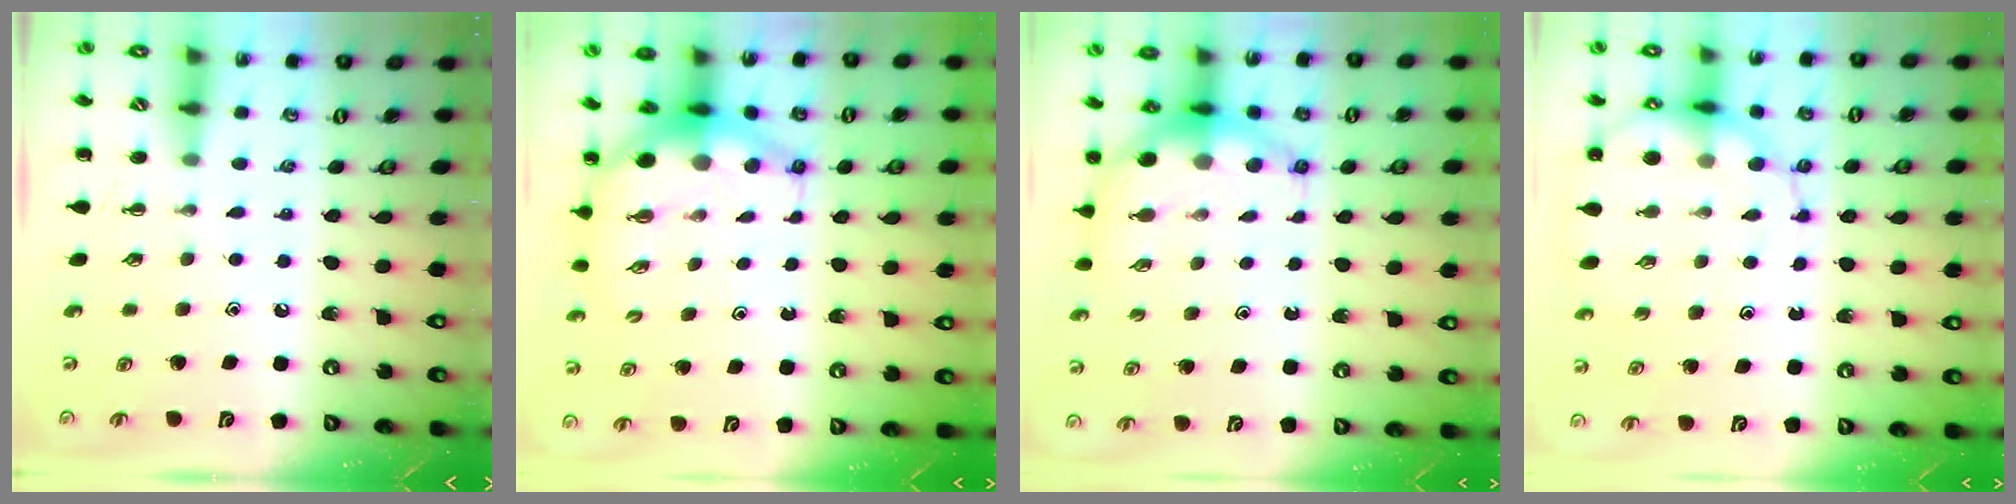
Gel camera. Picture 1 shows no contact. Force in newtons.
{"total": 7.3, "press": 7.1, "slide": 1.5}
{"total": 7.0, "press": 6.9, "slide": 1.5}
{"total": 11.7, "press": 11.4, "slide": 2.8}